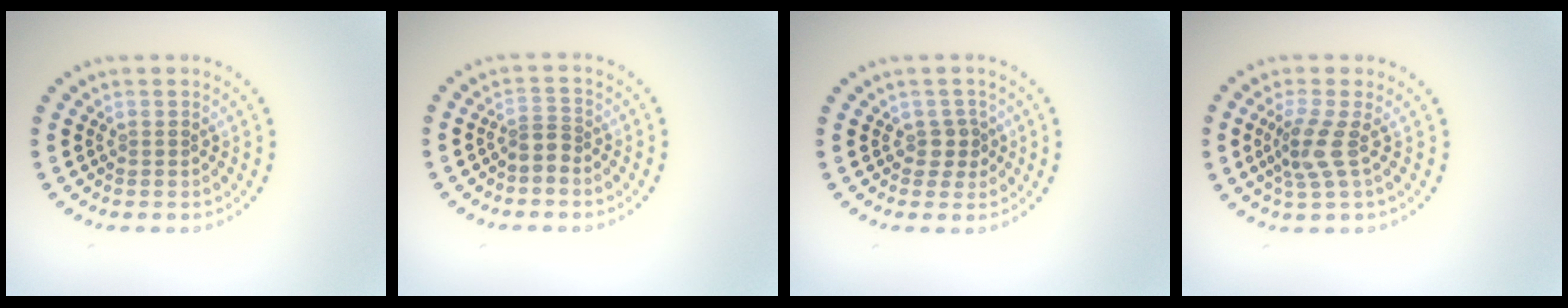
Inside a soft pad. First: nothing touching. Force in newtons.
{"total": 1.4, "press": 1.0, "slide": 1.0}
{"total": 1.7, "press": 1.4, "slide": 1.0}
{"total": 2.8, "press": 2.1, "slide": 1.8}